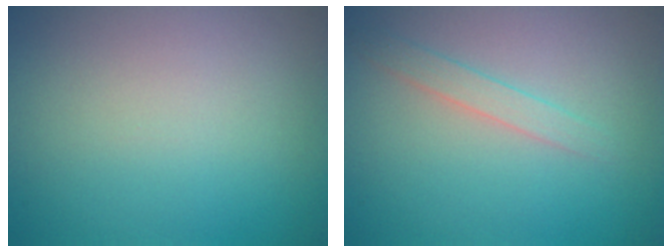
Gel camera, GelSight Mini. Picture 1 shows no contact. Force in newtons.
{"total": 1.5, "press": 1.5, "slide": 0.1}